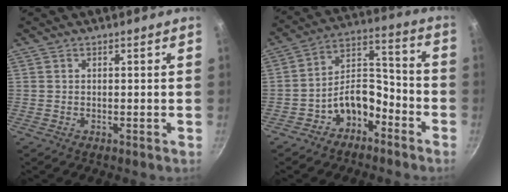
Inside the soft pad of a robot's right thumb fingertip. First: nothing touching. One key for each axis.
{"total": 10.8, "fx": -5.9, "fy": 6.9, "fz": 5.9, "tx": -0.068, "ty": 0.080, "tz": -0.102}